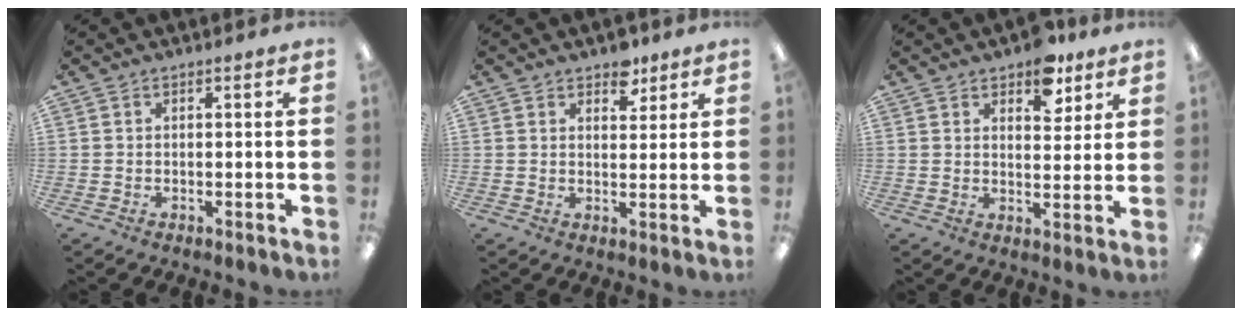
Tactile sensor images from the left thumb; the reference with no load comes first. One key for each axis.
{"total": 5.0, "fx": 3.7, "fy": 2.7, "fz": 1.9, "tx": -0.006, "ty": -0.020, "tz": 0.061}
{"total": 7.8, "fx": 5.7, "fy": 4.1, "fz": 3.5, "tx": -0.029, "ty": -0.028, "tz": 0.096}